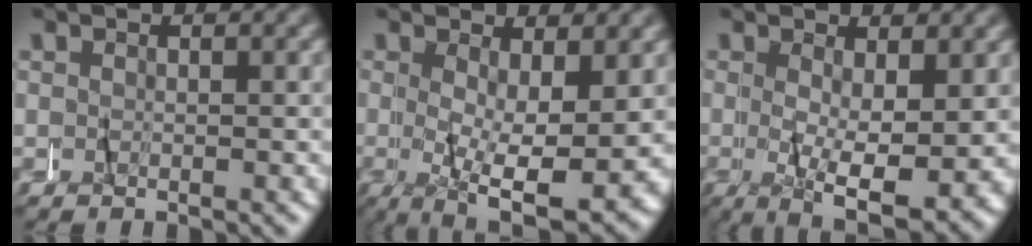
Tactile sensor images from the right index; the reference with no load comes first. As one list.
[{"total": 8.1, "force": [-1.4, 3.1, 7.4], "torque": [-0.109, -0.028, -0.014]}, {"total": 7.2, "force": [-1.3, 2.6, 6.5], "torque": [-0.096, -0.025, -0.014]}]